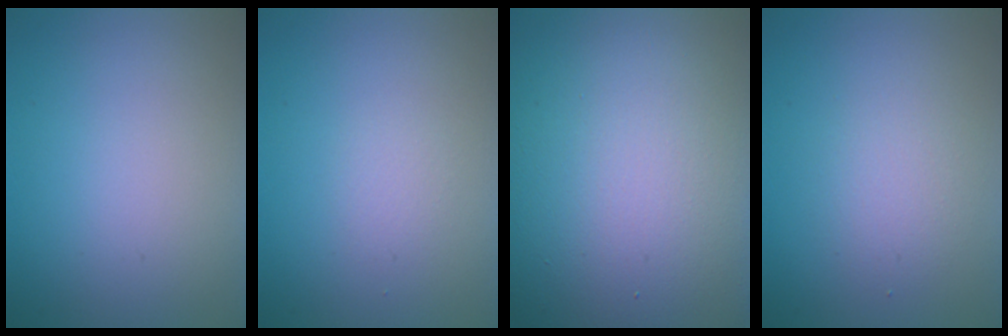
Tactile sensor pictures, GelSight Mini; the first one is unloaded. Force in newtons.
{"total": 0.7, "press": 0.7, "slide": 0.0}
{"total": 21.3, "press": 21.3, "slide": 0.9}
{"total": 2.0, "press": 2.0, "slide": 0.1}